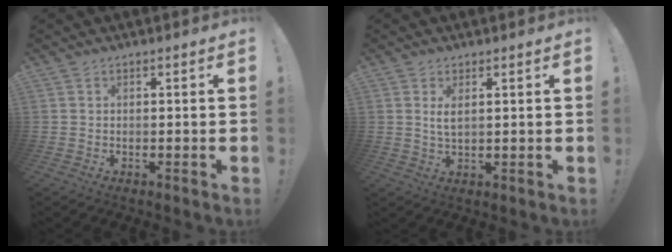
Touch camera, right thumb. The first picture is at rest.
{"total": 3.0, "force": [1.0, 0.9, 2.7], "torque": [-0.048, -0.005, 0.016]}